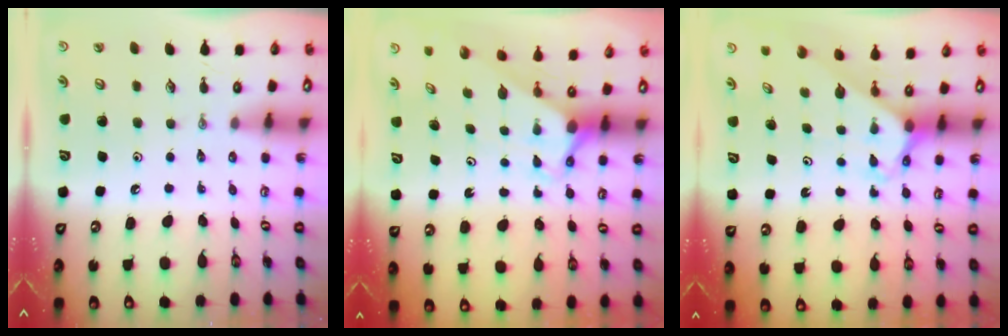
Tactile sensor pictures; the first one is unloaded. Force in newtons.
{"total": 2.7, "press": 2.7, "slide": 0.0}
{"total": 2.7, "press": 2.7, "slide": 0.2}